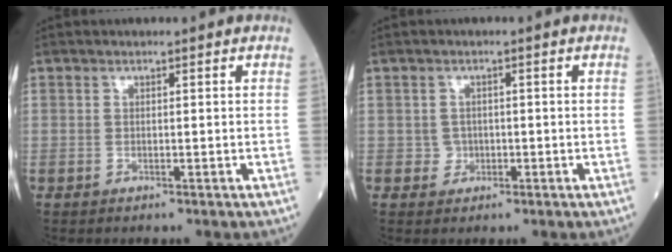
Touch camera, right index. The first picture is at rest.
{"total": 1.7, "force": [-0.4, 1.6, 0.3], "torque": [0.001, 0.005, -0.006]}